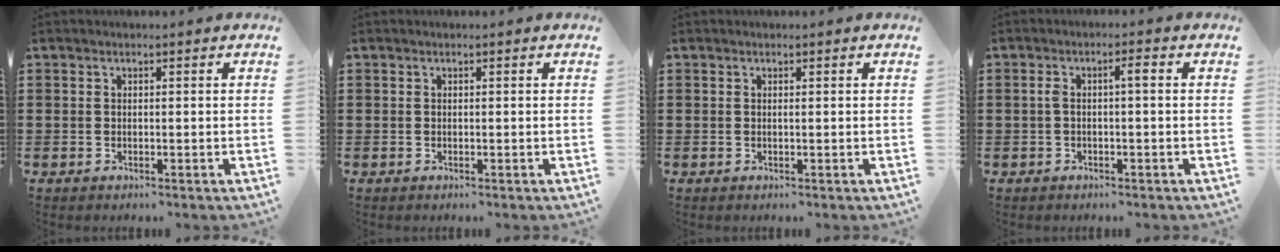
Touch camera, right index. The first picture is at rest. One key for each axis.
{"total": 0.0}
{"total": 0.0}
{"total": 2.3, "fx": -0.1, "fy": 0.4, "fz": 2.3, "tx": -0.043, "ty": 0.004, "tz": -0.005}